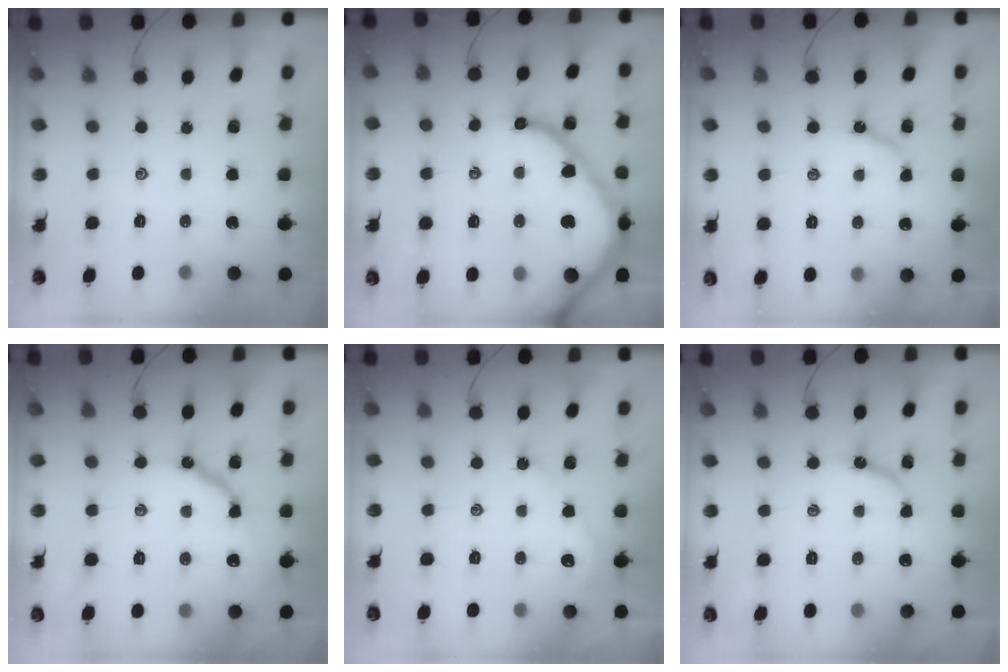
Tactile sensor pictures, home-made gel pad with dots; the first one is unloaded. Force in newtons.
{"total": 19.3, "press": 19.2, "slide": 2.0}
{"total": 5.0, "press": 4.9, "slide": 0.6}
{"total": 10.3, "press": 10.2, "slide": 0.9}
{"total": 2.1, "press": 2.1, "slide": 0.3}
{"total": 8.0, "press": 7.9, "slide": 0.8}